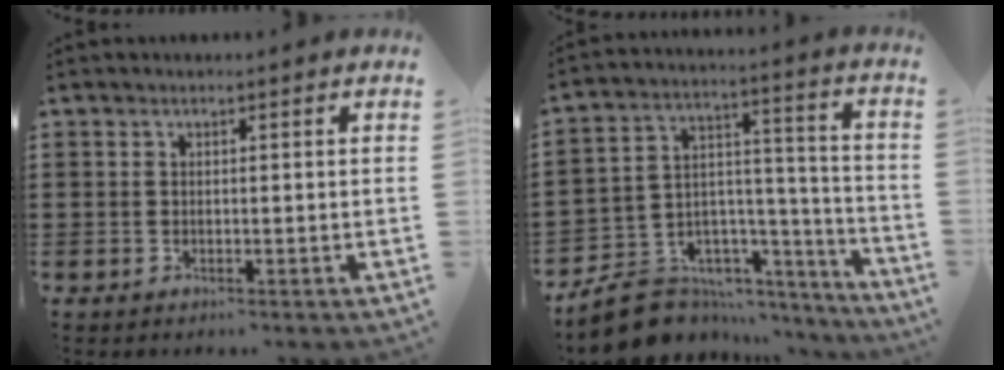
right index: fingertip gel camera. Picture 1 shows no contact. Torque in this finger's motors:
{"motor_torque": [-1.67, 0.47, -0.71, -0.21]}